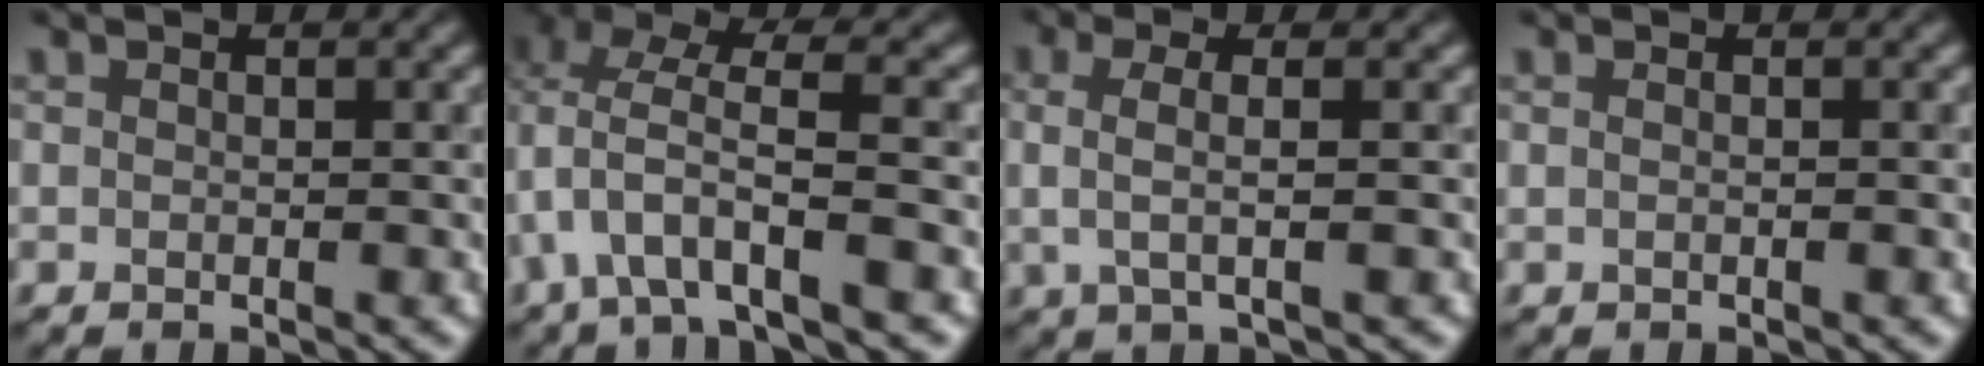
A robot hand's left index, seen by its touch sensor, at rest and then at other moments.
{"total": 6.2, "force": [-1.3, 2.4, 5.5], "torque": [-0.108, 0.013, -0.029]}
{"total": 2.8, "force": [0.2, 0.9, 2.6], "torque": [-0.052, 0.005, 0.007]}
{"total": 1.4, "force": [0.4, 0.9, 1.0], "torque": [0.004, -0.001, -0.011]}